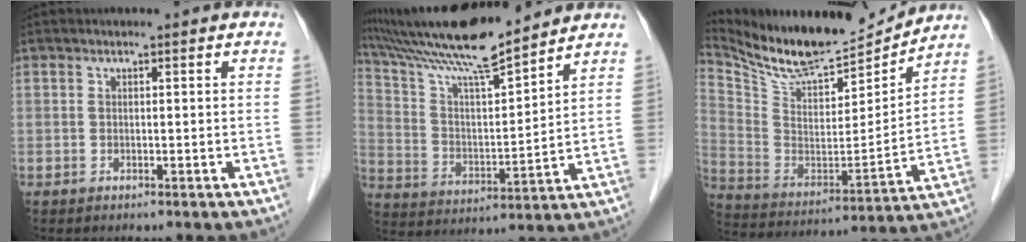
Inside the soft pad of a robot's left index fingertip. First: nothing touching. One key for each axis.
{"total": 15.1, "fx": 13.2, "fy": 0.0, "fz": 7.3, "tx": -0.138, "ty": 0.005, "tz": 0.236}
{"total": 14.9, "fx": 14.1, "fy": 1.8, "fz": 4.5, "tx": -0.099, "ty": -0.031, "tz": 0.249}